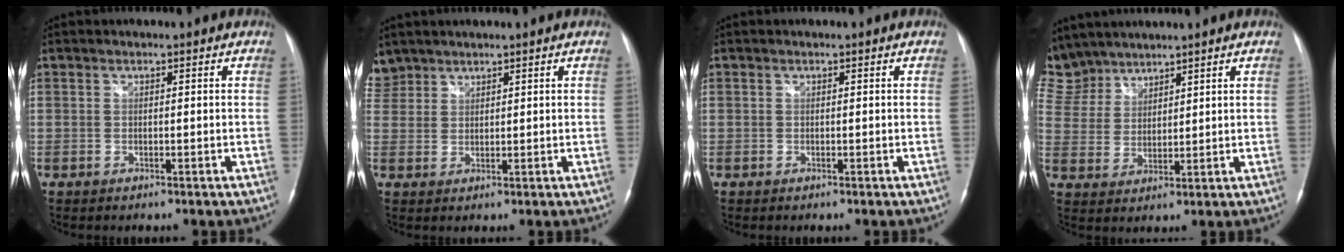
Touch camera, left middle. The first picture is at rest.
{"total": 4.1, "force": [3.5, 2.2, -0.2], "torque": [0.005, 0.012, 0.074]}
{"total": 0.0}
{"total": 10.2, "force": [8.9, 4.8, 1.0], "torque": [-0.045, 0.017, 0.194]}